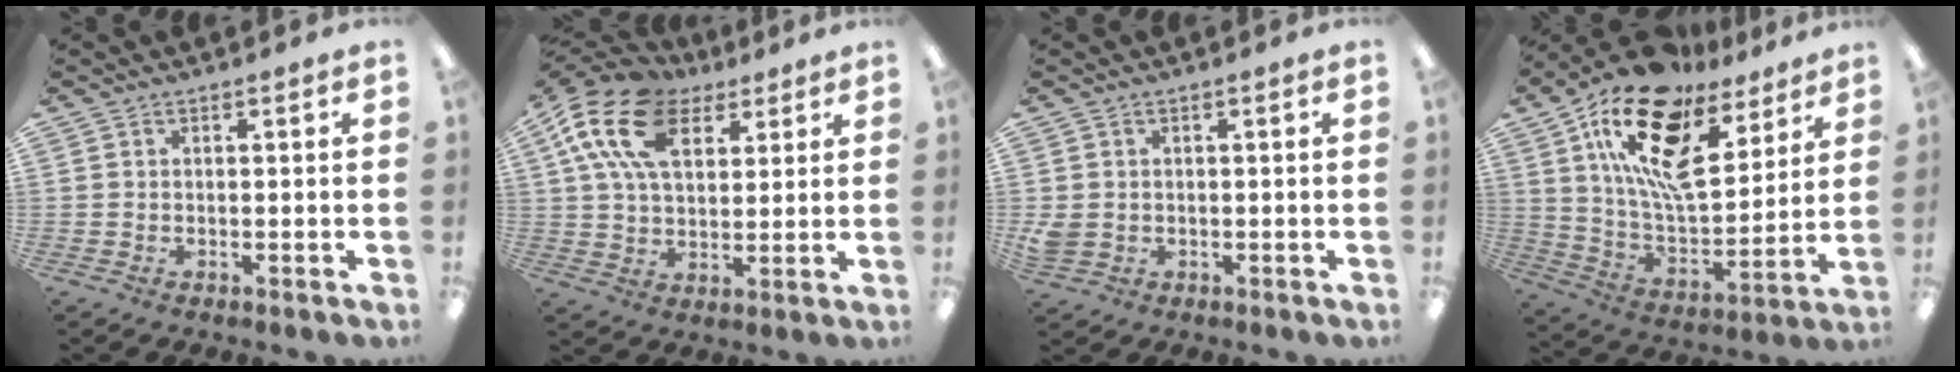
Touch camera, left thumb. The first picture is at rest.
{"total": 17.5, "force": [8.4, 10.5, 11.1], "torque": [-0.220, -0.012, 0.151]}
{"total": 2.7, "force": [-0.3, 2.4, 1.3], "torque": [-0.024, 0.002, -0.003]}
{"total": 20.8, "force": [12.4, 9.5, 13.8], "torque": [-0.255, -0.074, 0.214]}